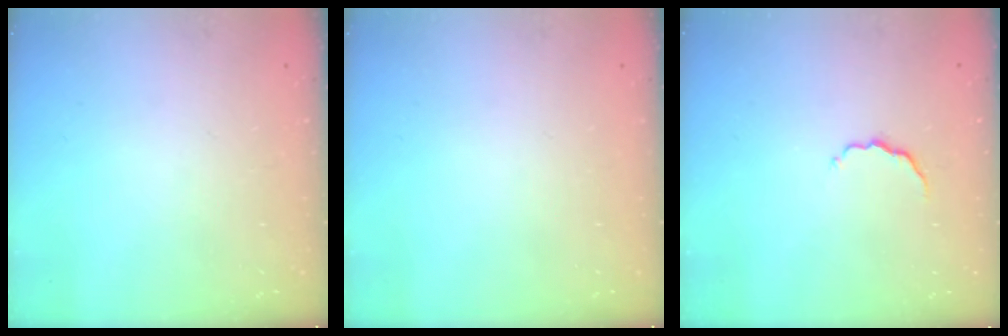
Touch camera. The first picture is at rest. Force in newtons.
{"total": 0.0}
{"total": 5.1, "press": 5.0, "slide": 1.1}